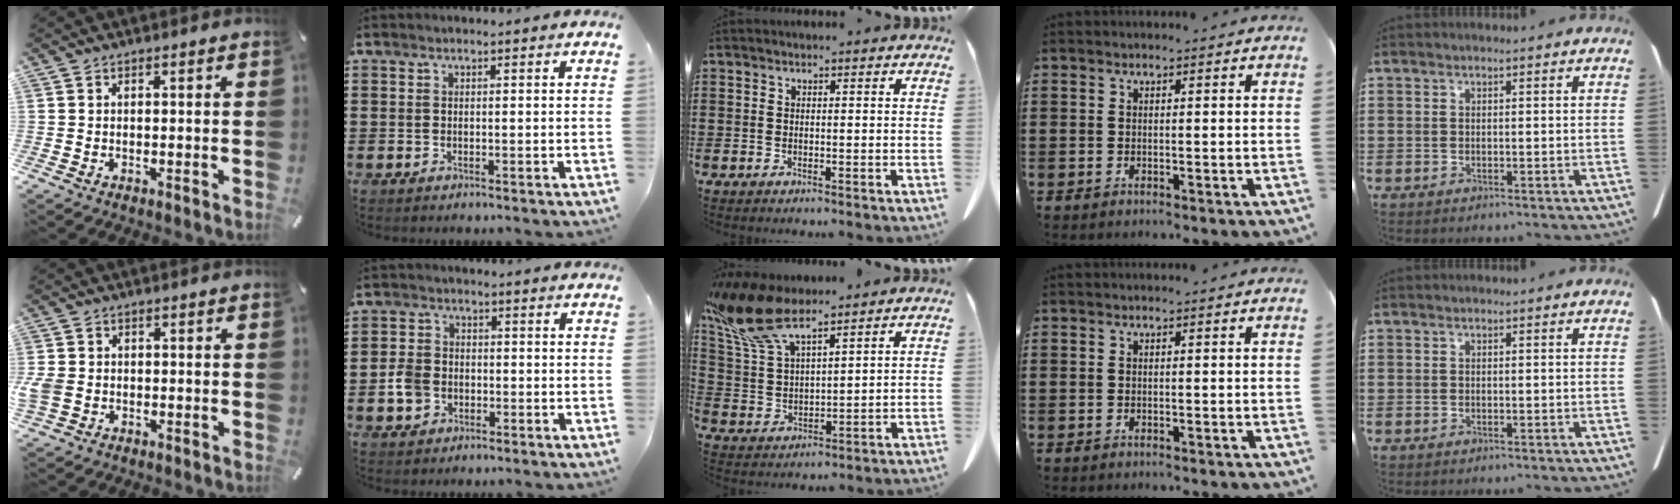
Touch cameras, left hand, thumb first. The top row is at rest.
{"thumb": {"total": 4.0, "force": [-0.8, 3.3, 2.1], "torque": [-0.055, 0.000, -0.017]}, "index": {"total": 4.1, "force": [-1.3, 3.4, 1.9], "torque": [-0.054, 0.003, -0.030]}, "middle": {"total": 12.4, "force": [8.6, 4.2, 7.9], "torque": [-0.197, -0.025, 0.156]}}